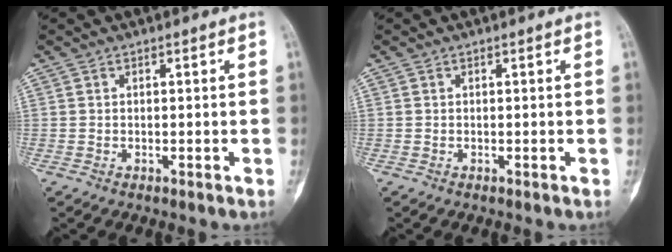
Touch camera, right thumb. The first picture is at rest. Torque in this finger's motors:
{"motor_torque": [0.00, 0.00, 0.01, -0.01, 0.00]}